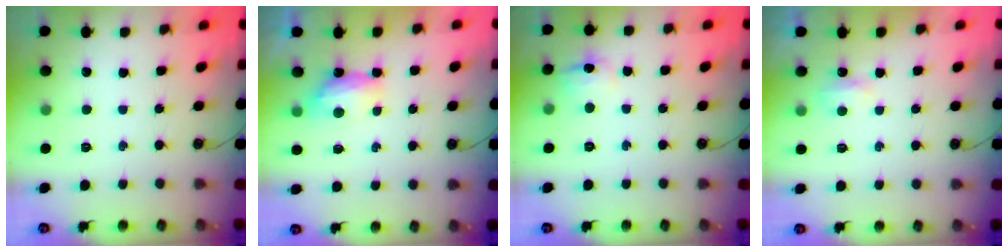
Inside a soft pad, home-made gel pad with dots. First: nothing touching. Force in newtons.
{"total": 7.0, "press": 7.0, "slide": 0.5}
{"total": 7.2, "press": 7.2, "slide": 0.7}
{"total": 2.9, "press": 2.8, "slide": 0.6}